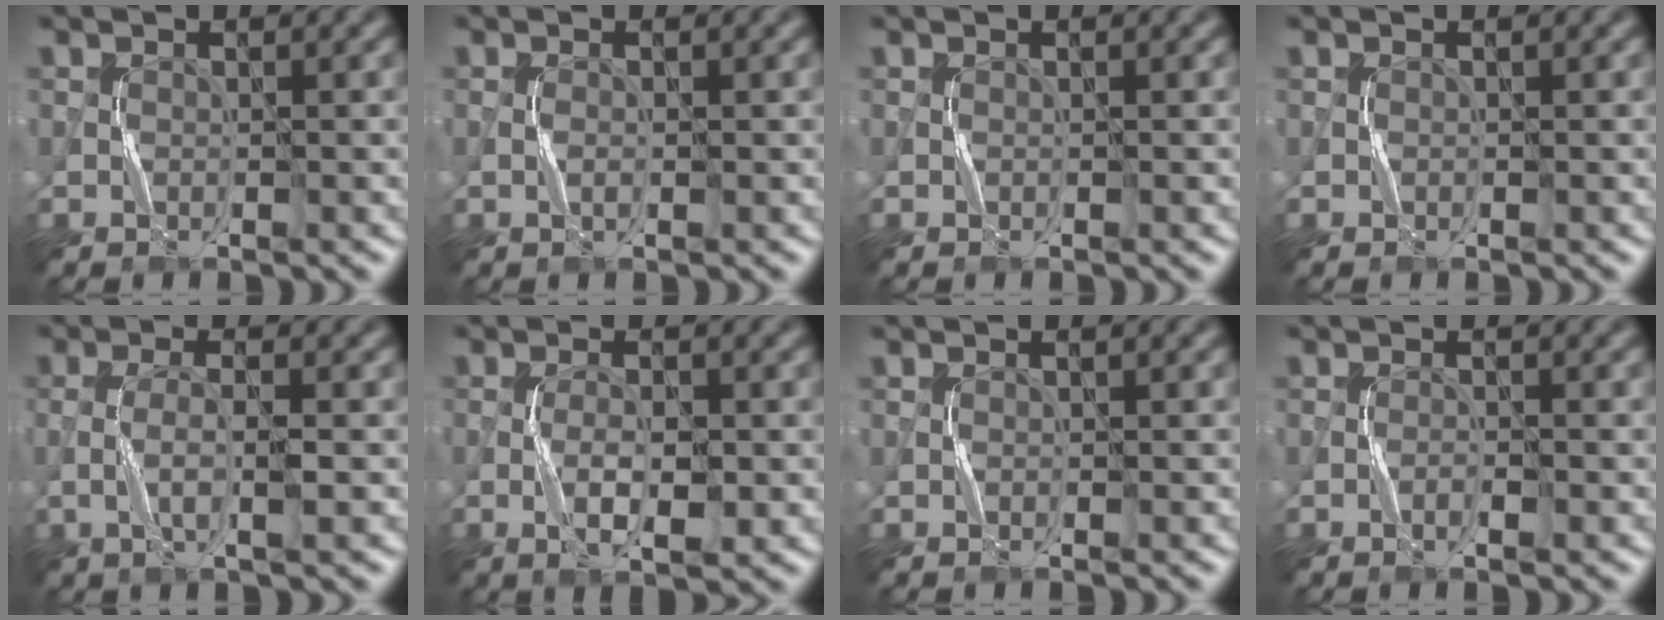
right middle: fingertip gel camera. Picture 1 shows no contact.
{"total": 0.6, "force": [-0.1, 0.2, 0.6], "torque": [-0.017, -0.001, -0.003]}
{"total": 0.0}
{"total": 0.0}
{"total": 3.0, "force": [-0.5, 0.6, 2.9], "torque": [-0.061, 0.000, -0.013]}
{"total": 3.2, "force": [-0.7, 1.0, 3.0], "torque": [-0.061, -0.003, -0.011]}
{"total": 0.0}
{"total": 1.0, "force": [-0.5, 0.1, 0.8], "torque": [-0.015, 0.001, -0.009]}